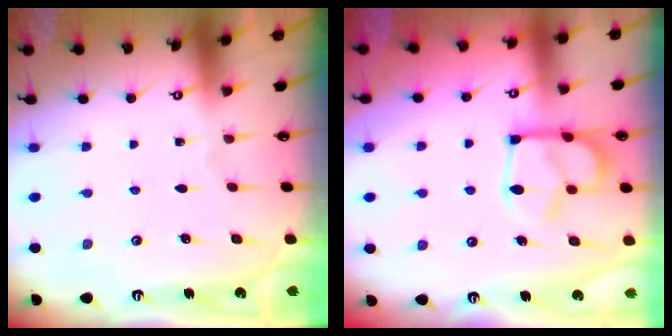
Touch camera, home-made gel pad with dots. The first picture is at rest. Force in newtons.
{"total": 8.3, "press": 8.2, "slide": 1.1}